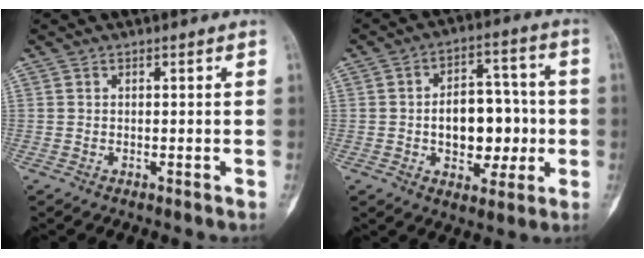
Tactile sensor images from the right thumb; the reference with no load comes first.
{"total": 13.6, "force": [-1.3, 8.8, 10.3], "torque": [-0.110, 0.031, -0.014]}